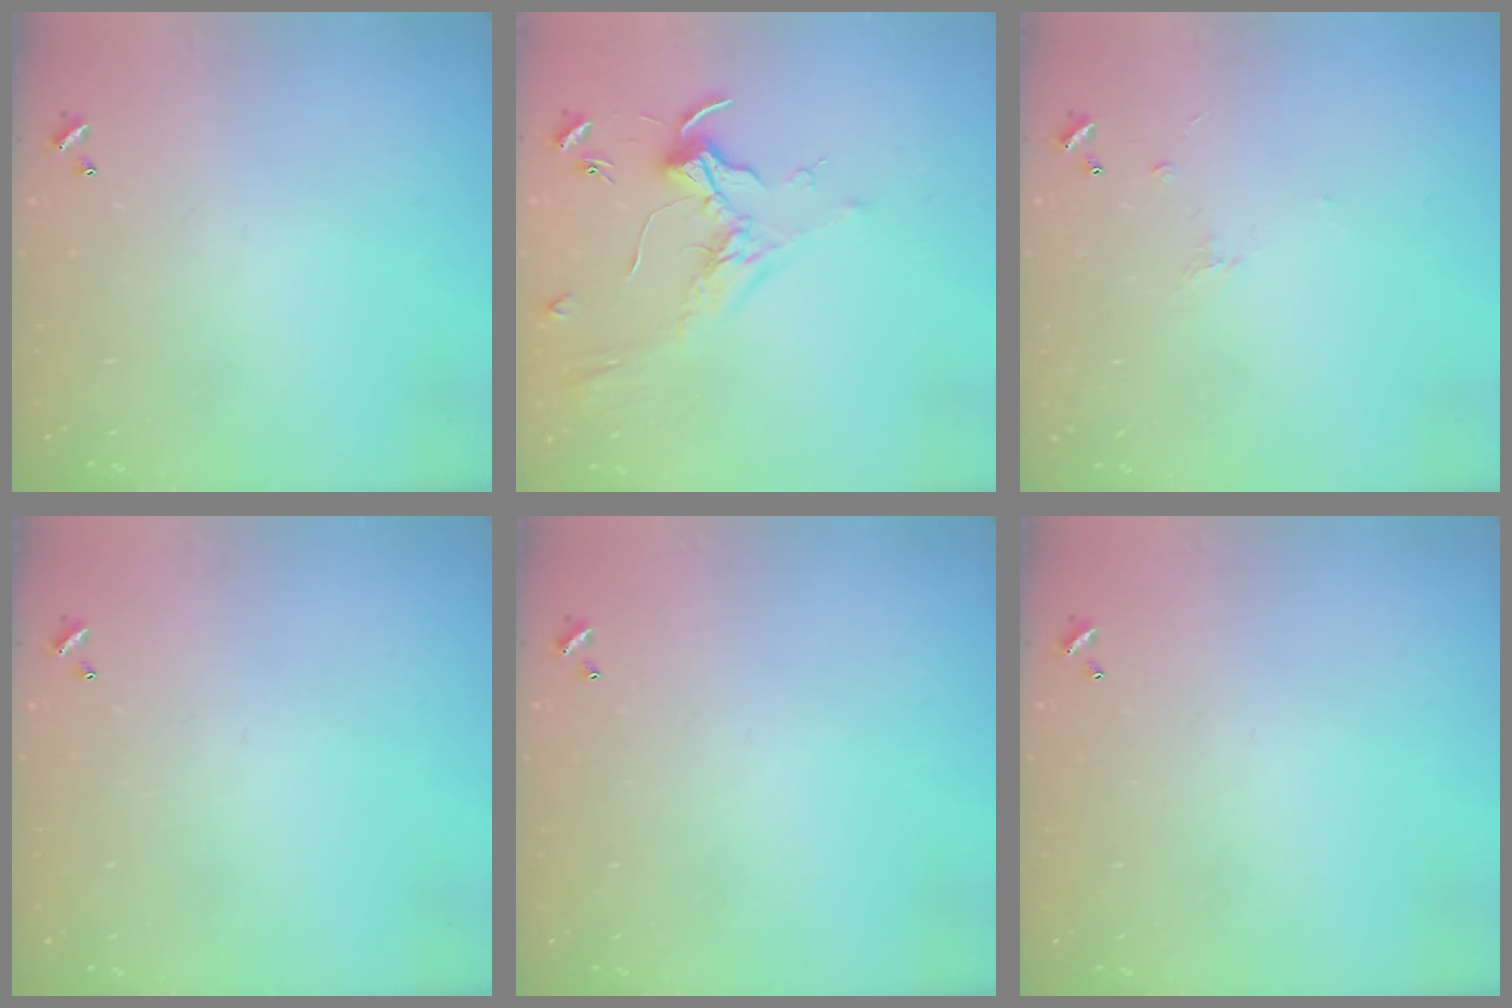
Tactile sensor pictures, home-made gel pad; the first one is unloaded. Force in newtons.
{"total": 1.9, "press": 1.7, "slide": 0.8}
{"total": 1.2, "press": 1.1, "slide": 0.6}
{"total": 0.0}
{"total": 0.0}
{"total": 0.0}